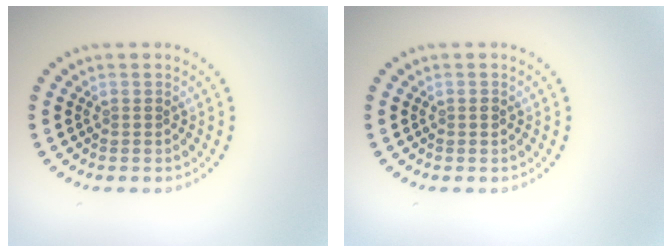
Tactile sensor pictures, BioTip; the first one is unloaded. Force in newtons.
{"total": 0.6, "press": 0.6, "slide": 0.1}